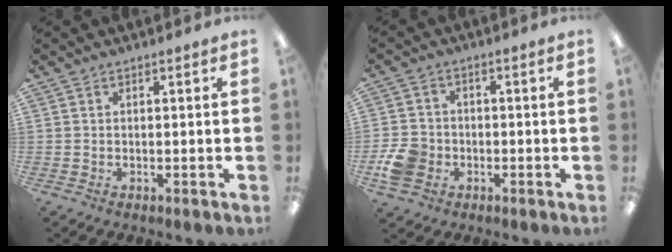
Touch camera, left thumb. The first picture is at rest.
{"total": 7.2, "force": [-2.5, 5.9, 3.3], "torque": [-0.072, 0.012, -0.046]}